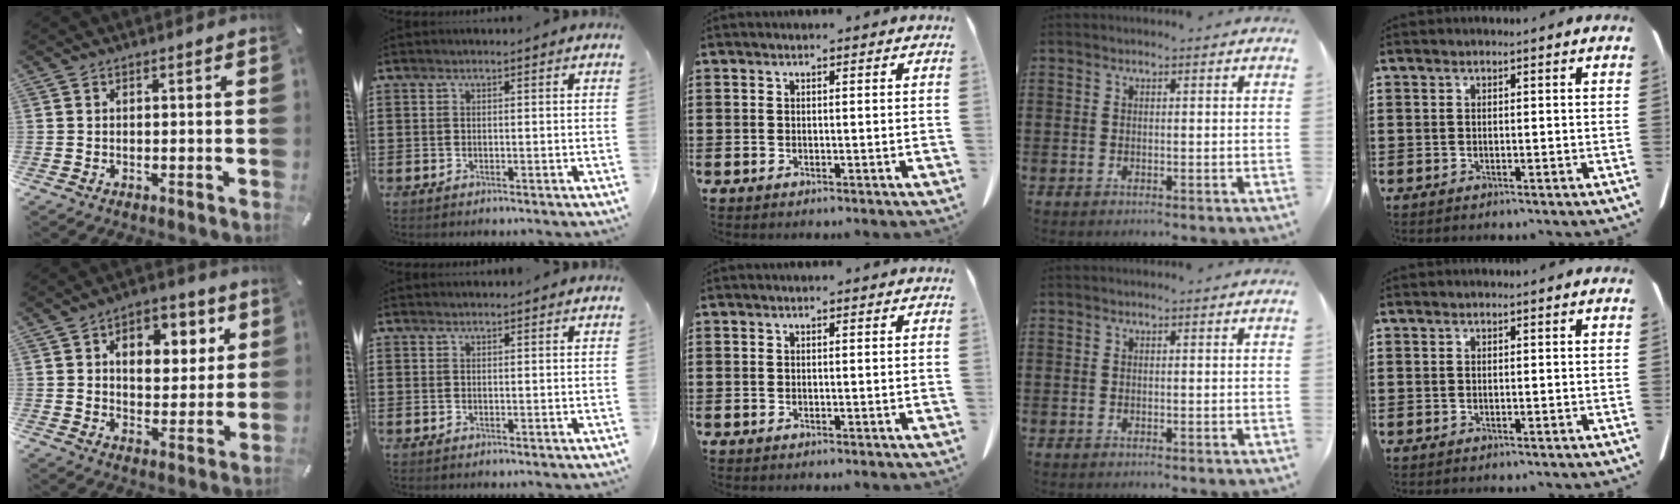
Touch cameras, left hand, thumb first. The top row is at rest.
{"thumb": {"total": 9.7, "force": [4.0, 7.4, 4.9], "torque": [-0.059, -0.018, 0.064]}, "index": {"total": 0.6, "force": [0.6, 0.0, 0.1], "torque": [-0.003, 0.000, 0.012]}}